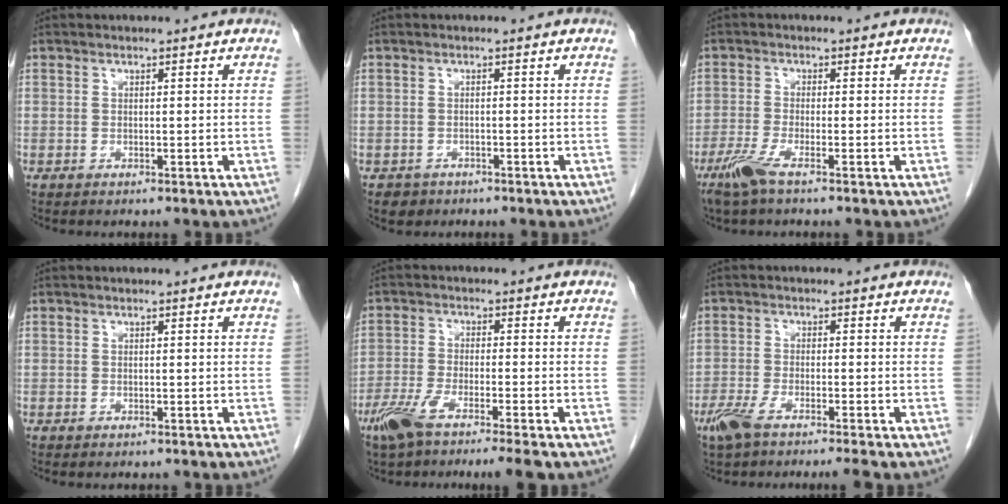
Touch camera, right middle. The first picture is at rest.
{"total": 2.0, "force": [-1.4, 1.3, 0.4], "torque": [-0.013, 0.002, -0.017]}
{"total": 4.0, "force": [-2.7, 0.2, 3.0], "torque": [-0.070, -0.012, -0.059]}
{"total": 0.7, "force": [-0.7, 0.2, 0.1], "torque": [-0.007, -0.001, -0.012]}
{"total": 8.2, "force": [-5.8, 0.1, 5.8], "torque": [-0.107, -0.016, -0.102]}
{"total": 5.8, "force": [-4.4, 0.1, 3.8], "torque": [-0.070, -0.012, -0.080]}